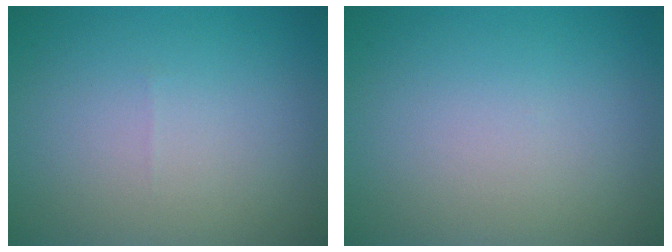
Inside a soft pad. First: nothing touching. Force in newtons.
{"total": 0.0}